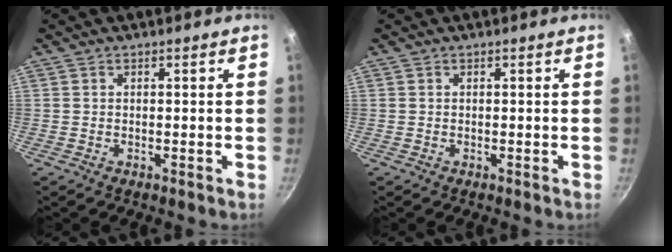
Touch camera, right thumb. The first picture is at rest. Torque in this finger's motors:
{"motor_torque": [-0.01, -0.01, 0.26, 0.26, 0.01]}